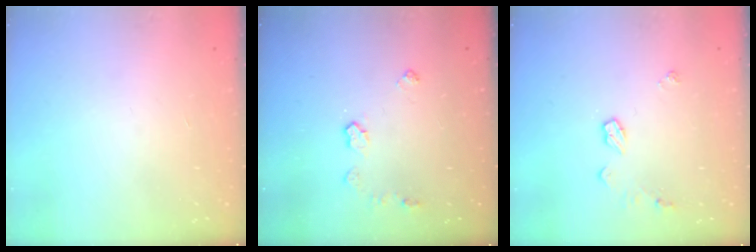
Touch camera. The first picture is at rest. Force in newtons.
{"total": 4.9, "press": 4.9, "slide": 0.0}
{"total": 6.8, "press": 6.8, "slide": 0.2}